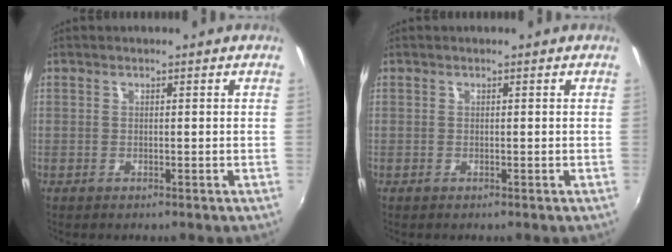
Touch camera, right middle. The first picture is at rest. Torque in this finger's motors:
{"motor_torque": [-0.07, 0.02, -0.01, 0.00]}